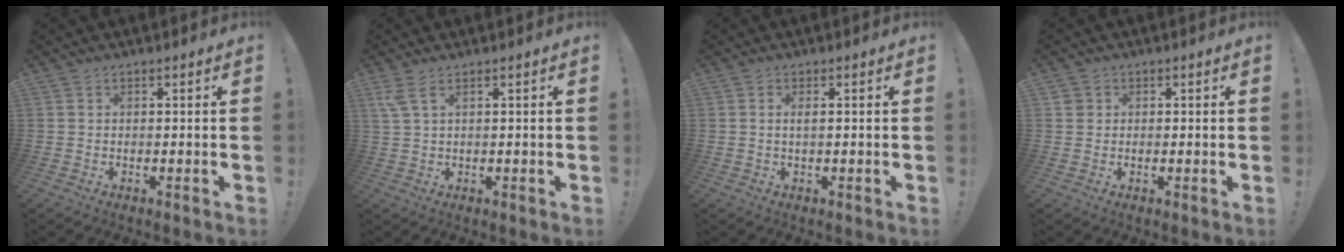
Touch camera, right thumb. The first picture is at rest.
{"total": 3.6, "force": [1.9, 1.0, 2.9], "torque": [-0.067, 0.001, 0.036]}
{"total": 1.3, "force": [0.4, 0.2, 1.2], "torque": [-0.016, -0.003, 0.005]}
{"total": 1.7, "force": [0.4, 1.7, 0.3], "torque": [0.001, 0.003, 0.007]}